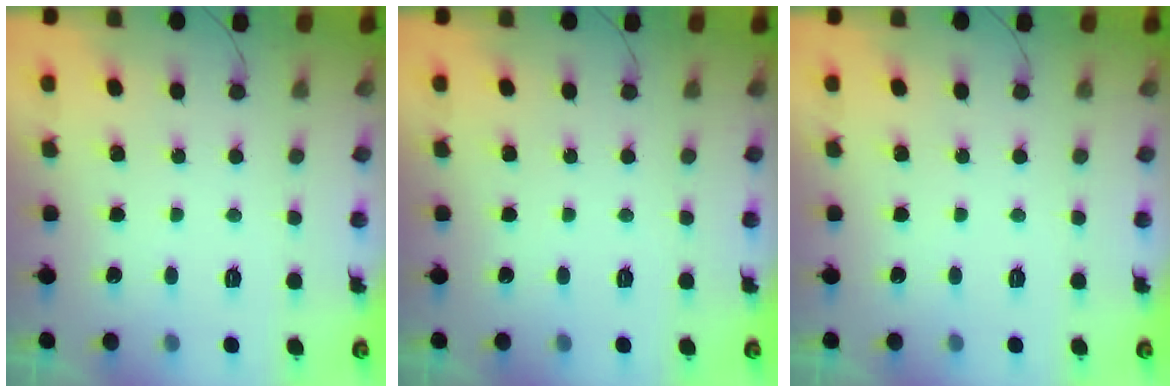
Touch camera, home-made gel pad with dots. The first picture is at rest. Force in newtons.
{"total": 0.0}
{"total": 0.0}